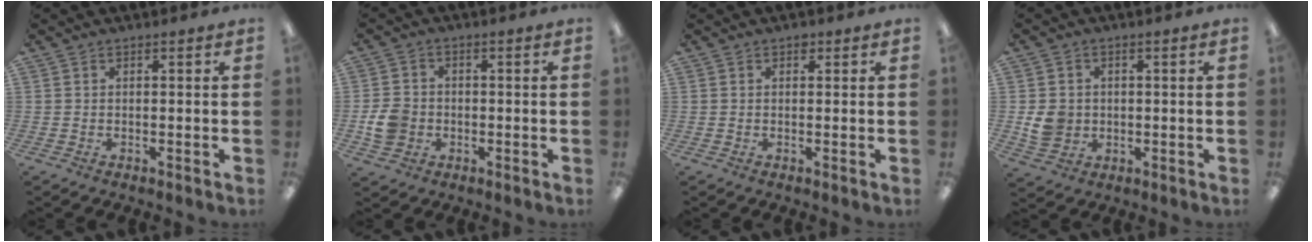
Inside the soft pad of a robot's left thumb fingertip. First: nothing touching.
{"total": 6.2, "force": [-1.4, 5.3, 3.0], "torque": [-0.061, 0.007, -0.026]}
{"total": 1.1, "force": [0.6, 0.7, 0.5], "torque": [-0.003, 0.000, 0.009]}
{"total": 5.9, "force": [-0.3, 5.4, 2.5], "torque": [-0.039, 0.007, -0.002]}